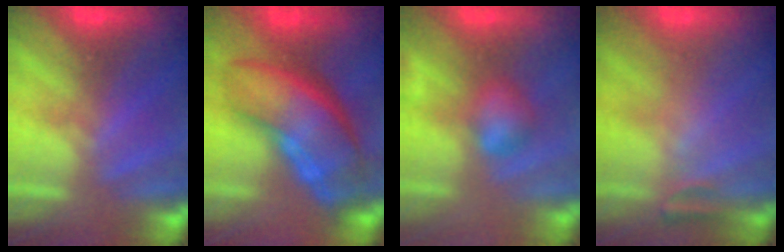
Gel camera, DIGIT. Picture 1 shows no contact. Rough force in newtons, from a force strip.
{"total": 7.8}
{"total": 2.7}
{"total": 2.4}